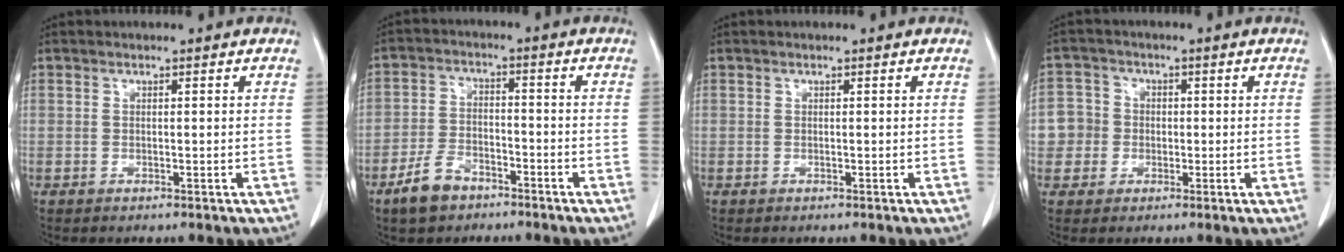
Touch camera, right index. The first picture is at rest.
{"total": 6.4, "force": [-4.4, 3.5, 2.9], "torque": [-0.062, 0.007, -0.079]}
{"total": 0.0}
{"total": 5.0, "force": [-0.5, 4.9, 0.5], "torque": [-0.003, 0.019, -0.010]}